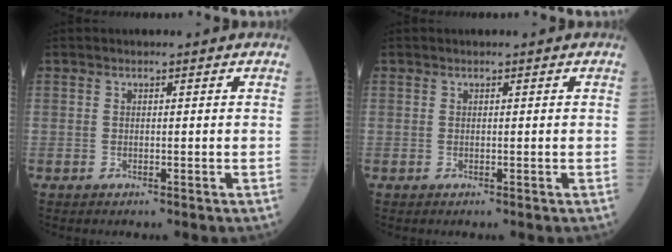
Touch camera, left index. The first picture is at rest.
{"total": 0.0}